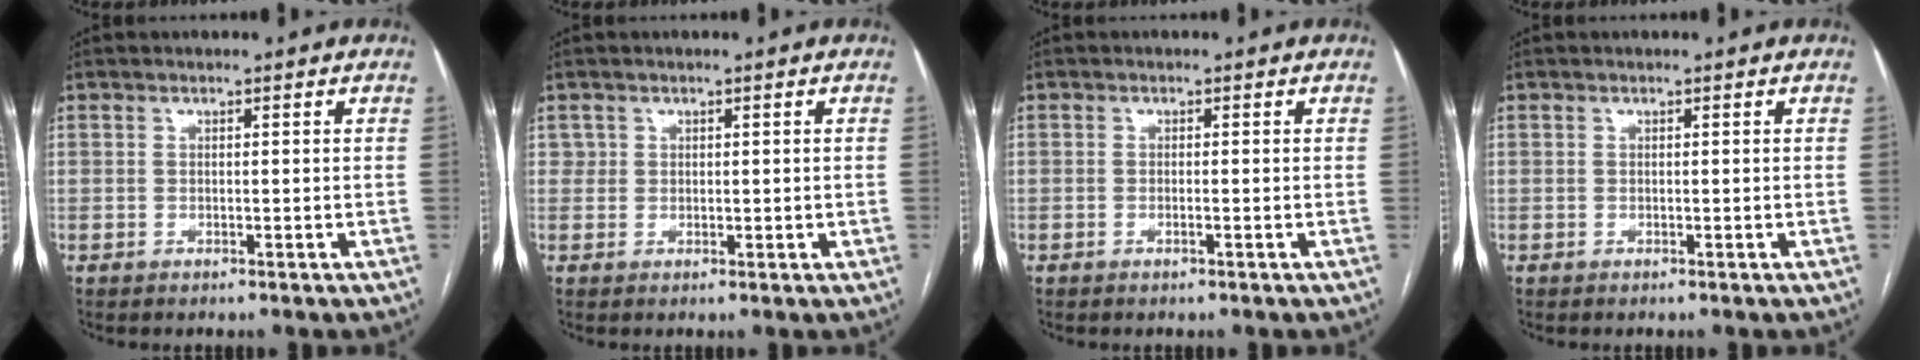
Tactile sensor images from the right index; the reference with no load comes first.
{"total": 1.5, "force": [0.7, 1.4, 0.0], "torque": [0.014, 0.003, 0.010]}
{"total": 0.6, "force": [-0.2, 0.0, 0.5], "torque": [-0.012, 0.000, -0.001]}
{"total": 0.0}